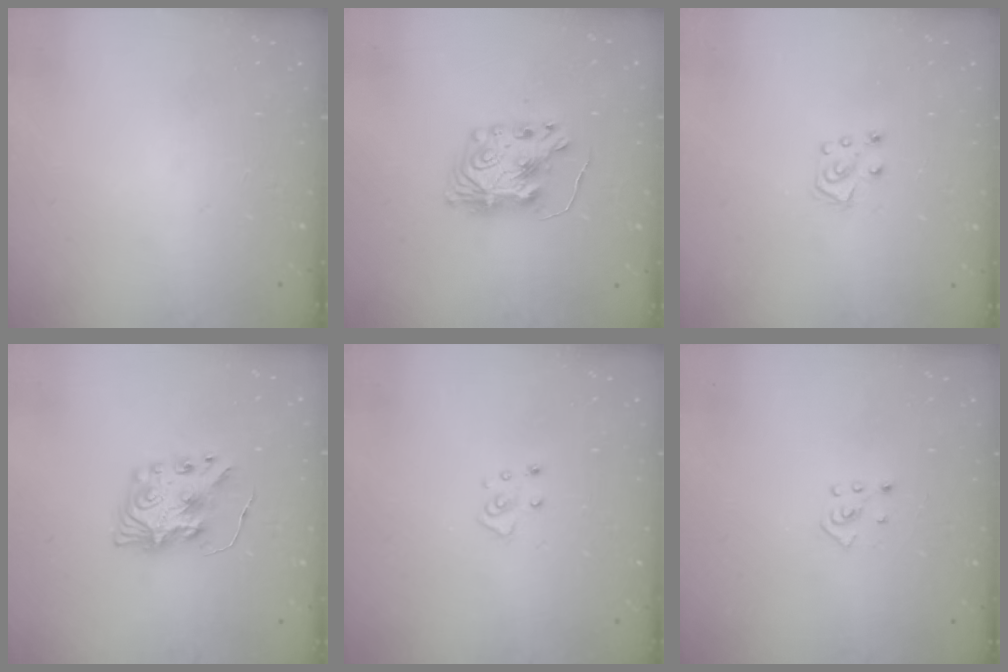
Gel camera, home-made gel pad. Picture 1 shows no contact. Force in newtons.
{"total": 9.0, "press": 9.0, "slide": 0.5}
{"total": 5.0, "press": 4.9, "slide": 0.4}
{"total": 8.7, "press": 8.7, "slide": 0.3}
{"total": 4.8, "press": 4.8, "slide": 0.2}
{"total": 3.6, "press": 3.6, "slide": 0.6}